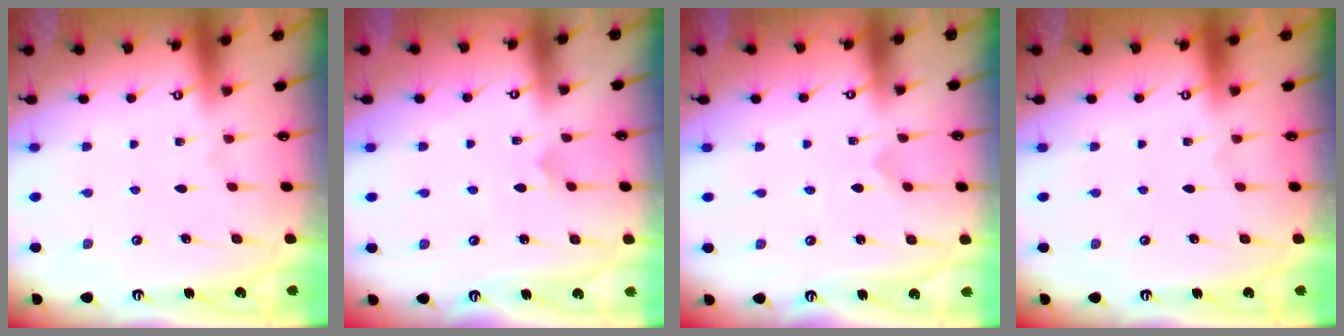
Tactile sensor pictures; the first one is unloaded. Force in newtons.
{"total": 2.7, "press": 2.7, "slide": 0.1}
{"total": 0.0}
{"total": 0.0}